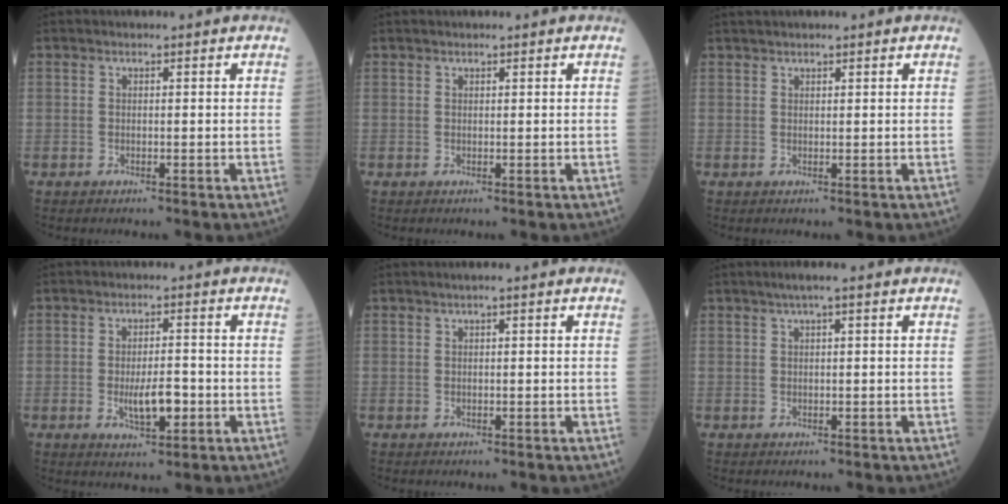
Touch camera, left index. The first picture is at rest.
{"total": 0.5, "force": [0.5, 0.1, 0.1], "torque": [-0.004, 0.013, 0.011]}
{"total": 2.0, "force": [1.8, 0.3, 0.9], "torque": [-0.012, 0.024, 0.032]}
{"total": 5.1, "force": [-1.4, 1.7, 4.6], "torque": [-0.081, -0.001, -0.020]}
{"total": 0.8, "force": [0.4, 0.1, 0.7], "torque": [-0.011, 0.008, 0.005]}
{"total": 2.4, "force": [1.5, 0.0, 2.0], "torque": [-0.037, 0.015, 0.025]}